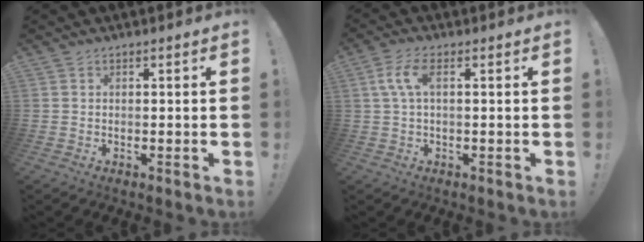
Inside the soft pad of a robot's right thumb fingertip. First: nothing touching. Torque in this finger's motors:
{"motor_torque": [1.48, 1.48, 1.37, 0.48, 0.56]}